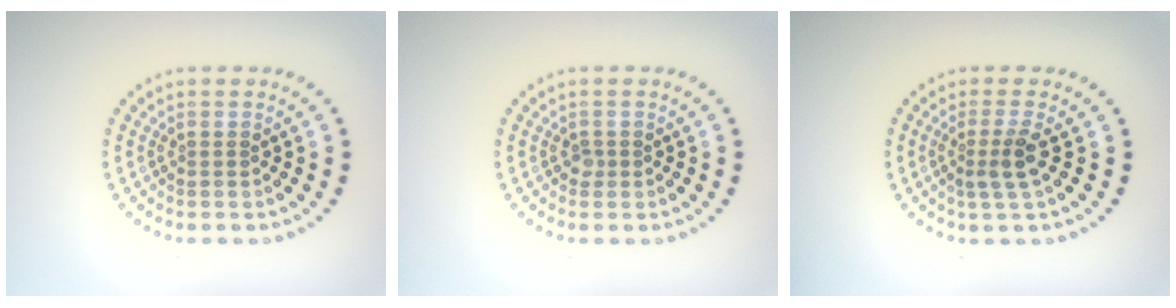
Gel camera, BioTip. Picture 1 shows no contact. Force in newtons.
{"total": 0.6, "press": 0.5, "slide": 0.4}
{"total": 2.2, "press": 1.8, "slide": 1.4}